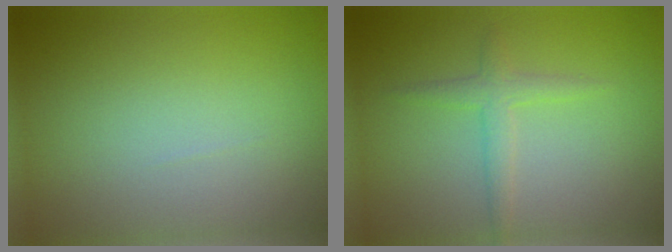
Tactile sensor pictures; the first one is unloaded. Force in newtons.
{"total": 1.9, "press": 1.9, "slide": 0.2}